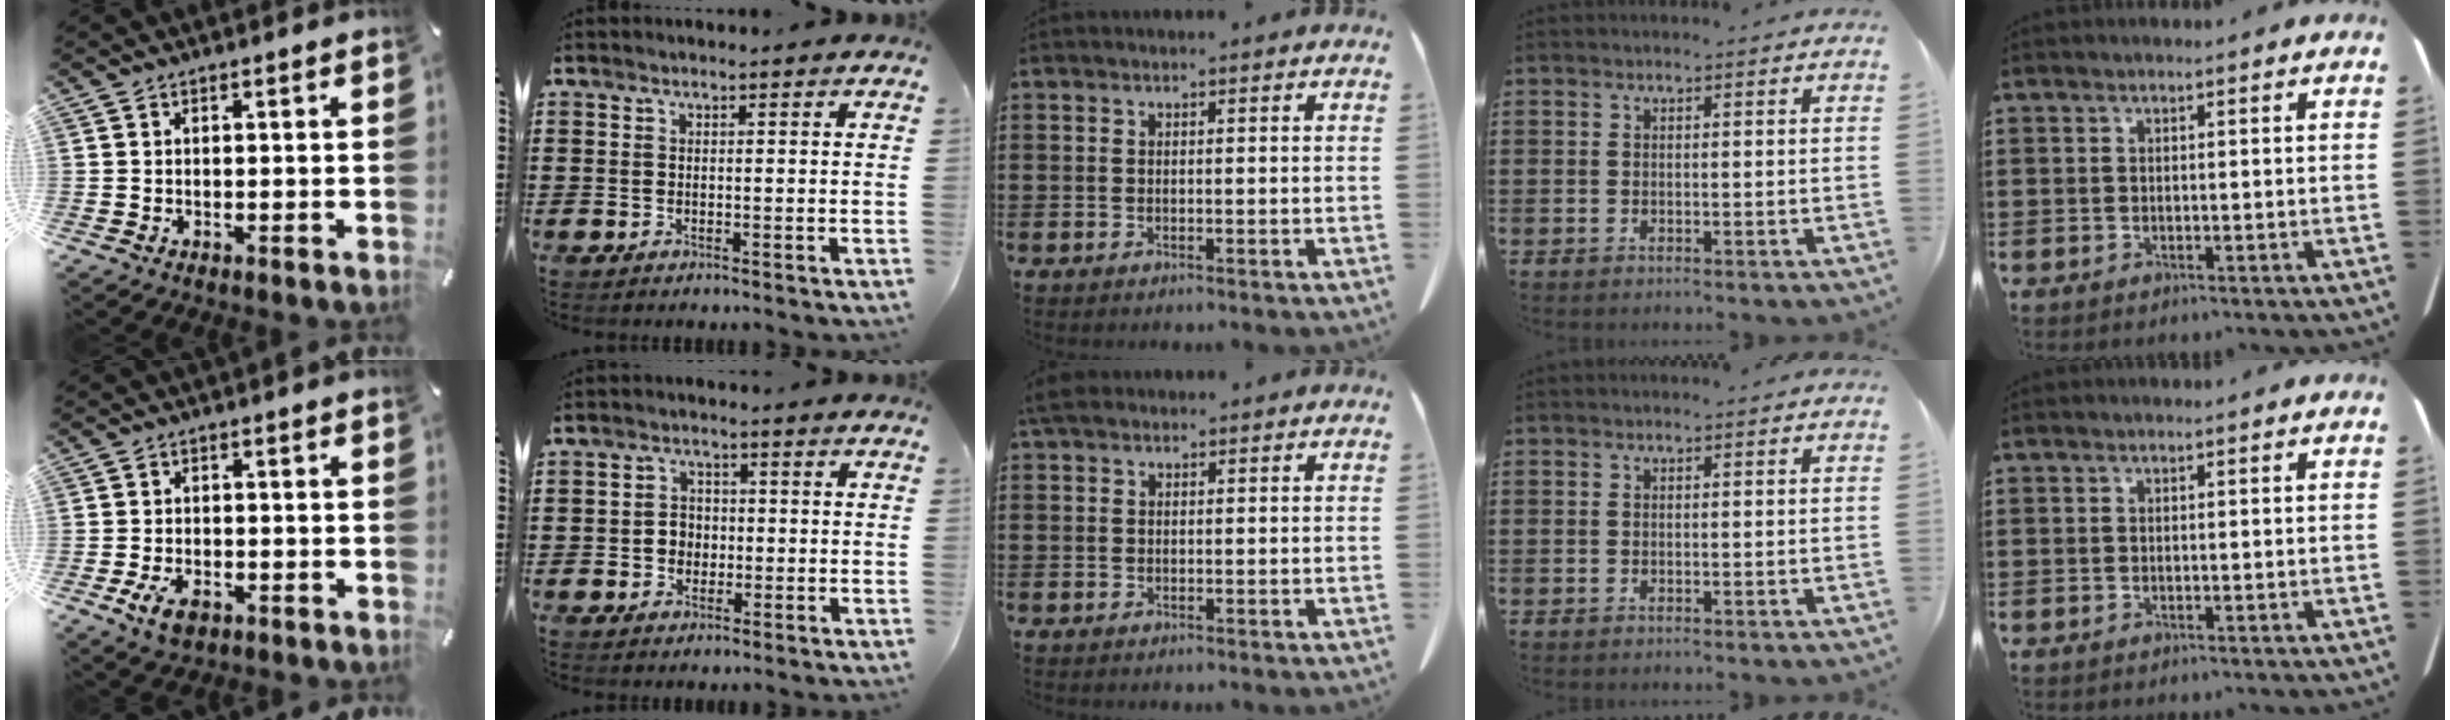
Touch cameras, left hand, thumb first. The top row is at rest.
{"thumb": {"total": 5.3, "force": [-2.7, 3.3, 3.2], "torque": [-0.070, 0.012, -0.050]}, "index": {"total": 3.0, "force": [-0.5, 2.6, 1.4], "torque": [-0.034, 0.005, -0.014]}, "middle": {"total": 1.7, "force": [1.0, 1.1, 0.9], "torque": [-0.023, 0.006, 0.020]}}